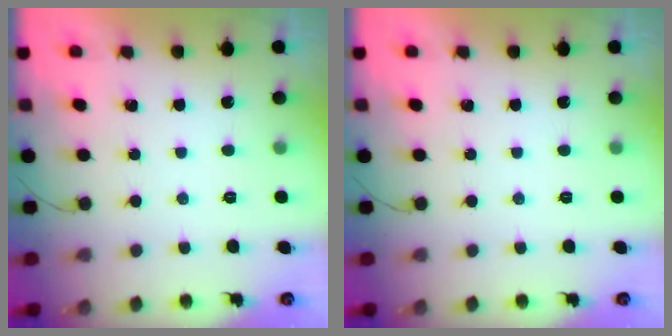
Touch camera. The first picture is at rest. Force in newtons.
{"total": 0.0}